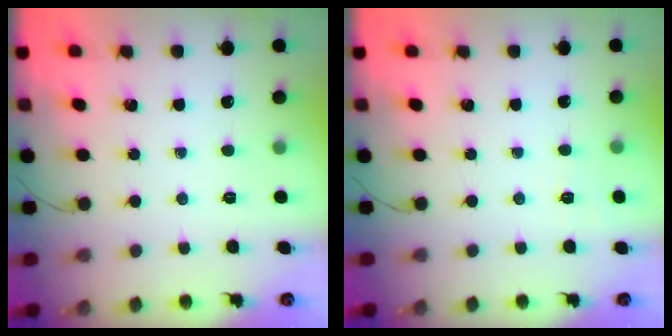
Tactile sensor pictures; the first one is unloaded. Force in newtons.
{"total": 2.7, "press": 2.1, "slide": 1.7}